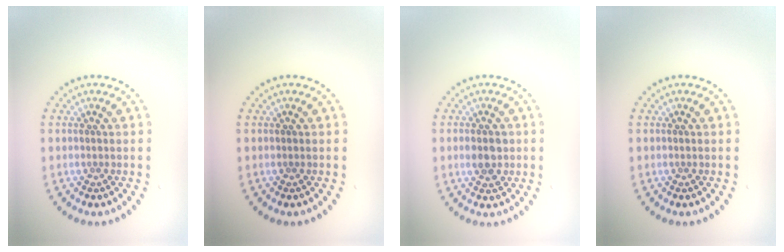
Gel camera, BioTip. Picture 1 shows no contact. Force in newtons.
{"total": 0.0}
{"total": 2.6, "press": 2.6, "slide": 0.0}
{"total": 0.0}